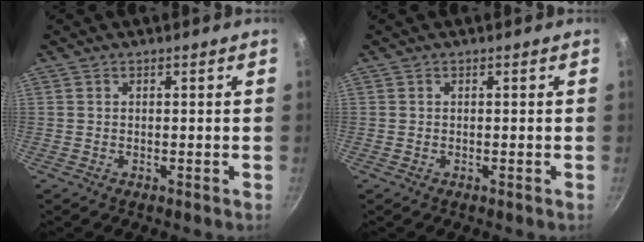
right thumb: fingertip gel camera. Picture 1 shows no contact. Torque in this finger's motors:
{"motor_torque": [0.51, 0.42, 0.00, 0.03, -0.03]}